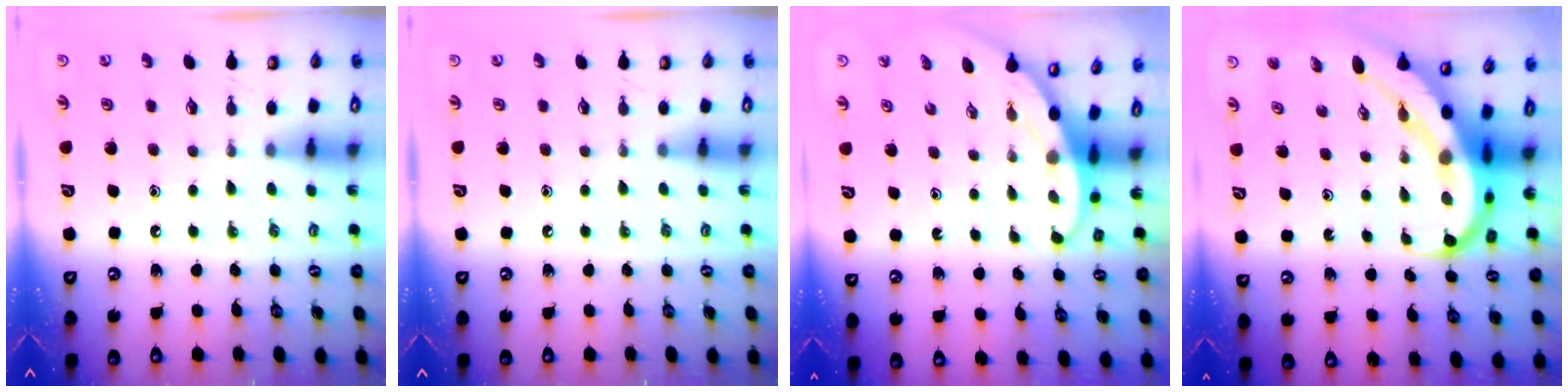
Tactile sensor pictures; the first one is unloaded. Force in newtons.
{"total": 0.0}
{"total": 3.2, "press": 3.2, "slide": 0.1}
{"total": 11.5, "press": 11.3, "slide": 2.2}